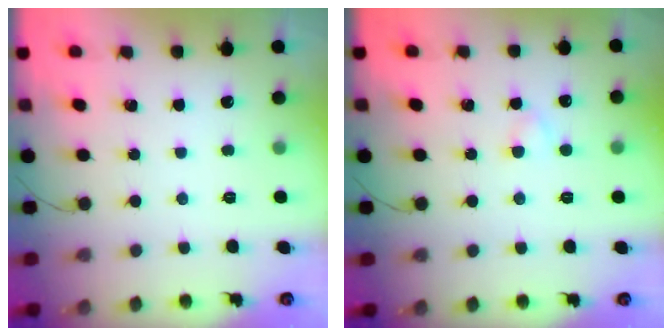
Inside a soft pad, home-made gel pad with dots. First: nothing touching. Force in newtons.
{"total": 2.0, "press": 1.8, "slide": 0.9}